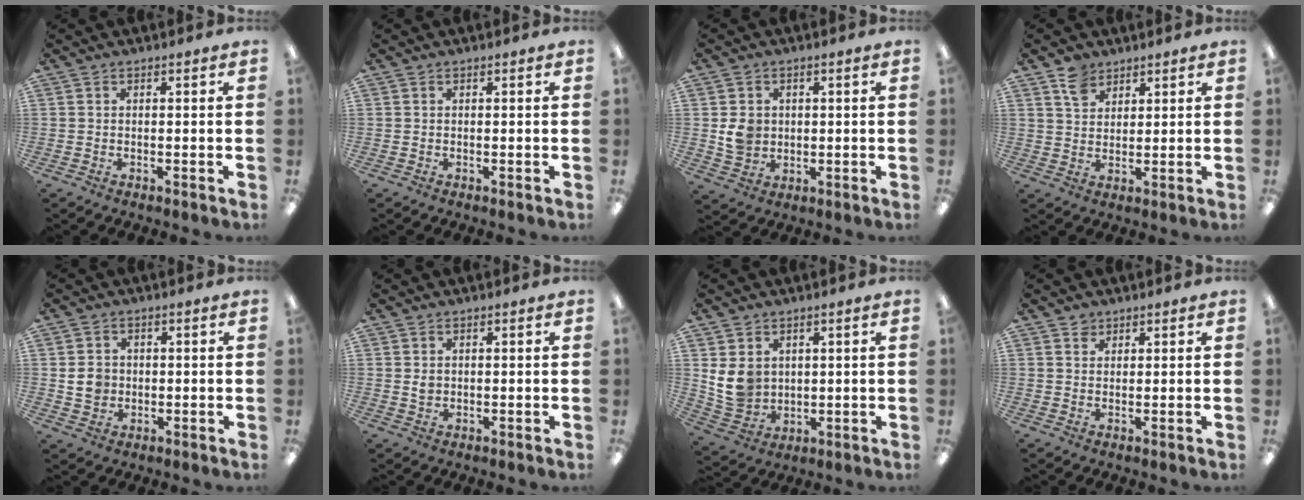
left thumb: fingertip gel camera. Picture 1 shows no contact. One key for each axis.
{"total": 0.0}
{"total": 5.6, "fx": 0.8, "fy": 5.0, "fz": 2.4, "tx": -0.028, "ty": 0.004, "tz": 0.016}
{"total": 5.7, "fx": 4.0, "fy": 3.8, "fz": 1.5, "tx": -0.020, "ty": -0.011, "tz": 0.073}
{"total": 4.8, "fx": 0.2, "fy": 4.2, "fz": 2.2, "tx": -0.030, "ty": 0.004, "tz": 0.003}
{"total": 1.7, "fx": 0.4, "fy": 1.4, "fz": 1.0, "tx": -0.020, "ty": 0.004, "tz": 0.006}
{"total": 8.1, "fx": 2.2, "fy": 6.9, "fz": 3.5, "tx": -0.077, "ty": -0.007, "tz": 0.044}
{"total": 2.0, "fx": 1.5, "fy": 1.3, "fz": 0.2, "tx": 0.002, "ty": -0.004, "tz": 0.028}